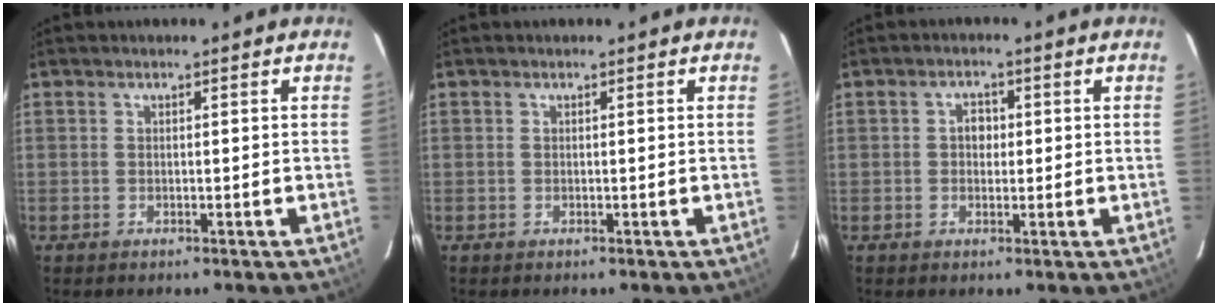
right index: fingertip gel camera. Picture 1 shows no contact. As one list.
[{"total": 0.0}, {"total": 2.4, "force": [0.1, 2.1, 1.2], "torque": [-0.018, 0.009, 0.000]}]